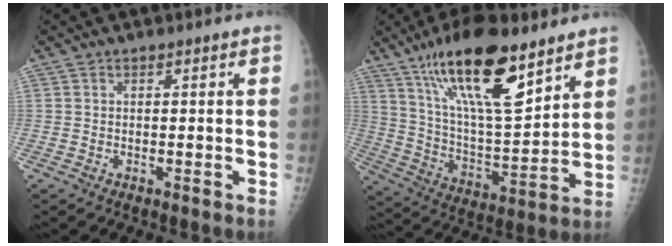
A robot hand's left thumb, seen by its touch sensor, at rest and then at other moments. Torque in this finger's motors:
{"motor_torque": [1.31, 0.08, 1.65, -1.12, 0.23]}